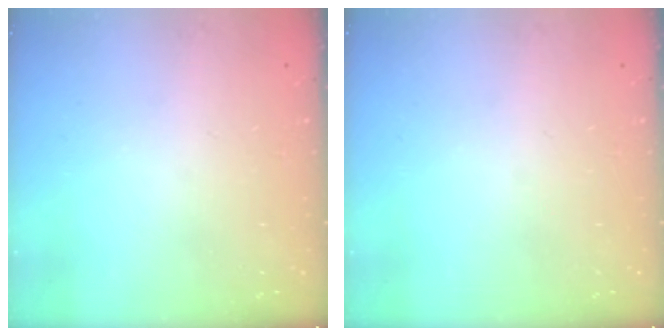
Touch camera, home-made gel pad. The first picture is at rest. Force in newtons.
{"total": 0.0}